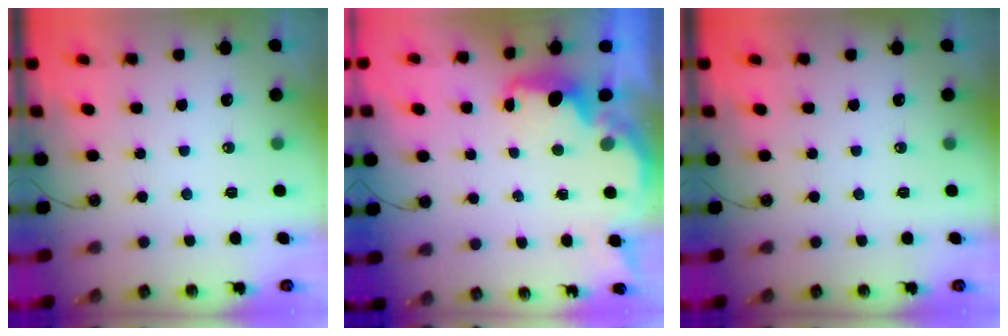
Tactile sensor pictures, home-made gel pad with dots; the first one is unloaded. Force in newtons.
{"total": 2.0, "press": 1.9, "slide": 0.8}
{"total": 0.0}